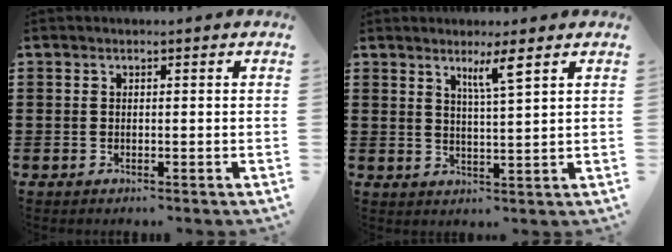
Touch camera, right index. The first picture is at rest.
{"total": 3.9, "force": [2.6, -0.1, 2.9], "torque": [-0.054, -0.004, 0.041]}